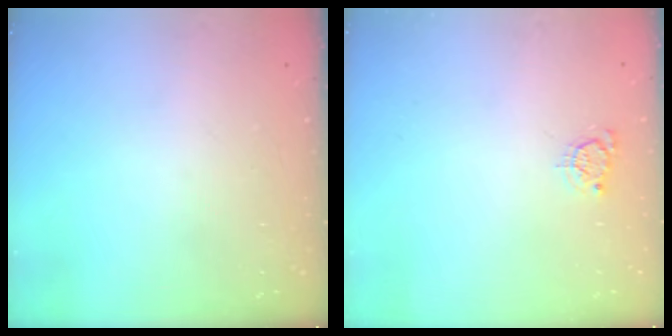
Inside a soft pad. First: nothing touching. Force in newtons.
{"total": 3.3, "press": 3.3, "slide": 0.4}